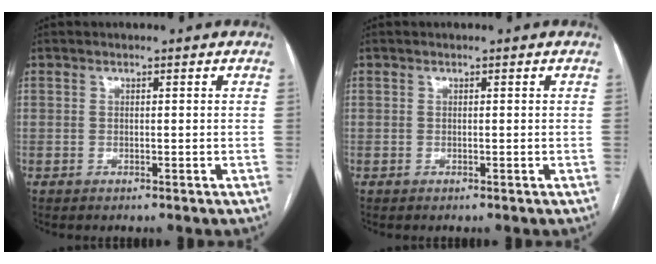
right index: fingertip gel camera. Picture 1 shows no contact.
{"total": 0.0}